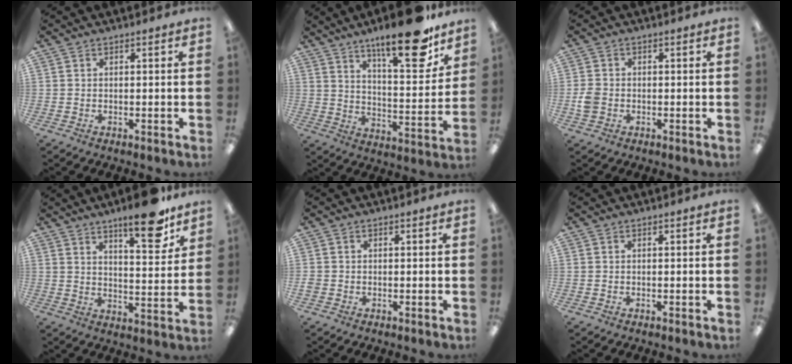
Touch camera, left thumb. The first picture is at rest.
{"total": 19.4, "force": [14.2, 5.1, 12.2], "torque": [-0.181, -0.092, 0.228]}
{"total": 3.3, "force": [-0.9, 2.6, 1.8], "torque": [-0.036, 0.004, -0.017]}
{"total": 14.0, "force": [9.9, 3.9, 9.1], "torque": [-0.110, -0.065, 0.158]}
{"total": 1.0, "force": [-0.3, 0.9, 0.4], "torque": [-0.006, 0.002, -0.005]}
{"total": 0.0}